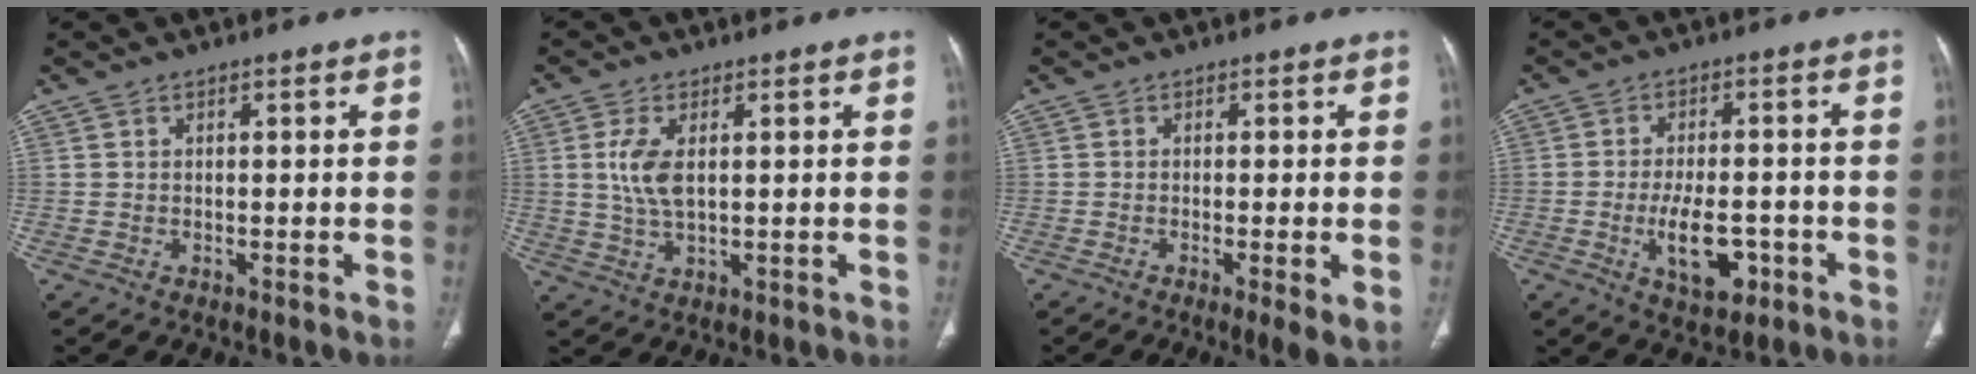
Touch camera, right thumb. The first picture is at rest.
{"total": 5.9, "force": [1.1, 2.6, 5.2], "torque": [-0.117, -0.008, 0.024]}
{"total": 4.4, "force": [-1.3, 0.5, 4.2], "torque": [-0.075, -0.016, -0.023]}
{"total": 8.7, "force": [-3.1, 4.2, 7.0], "torque": [-0.108, 0.008, -0.041]}